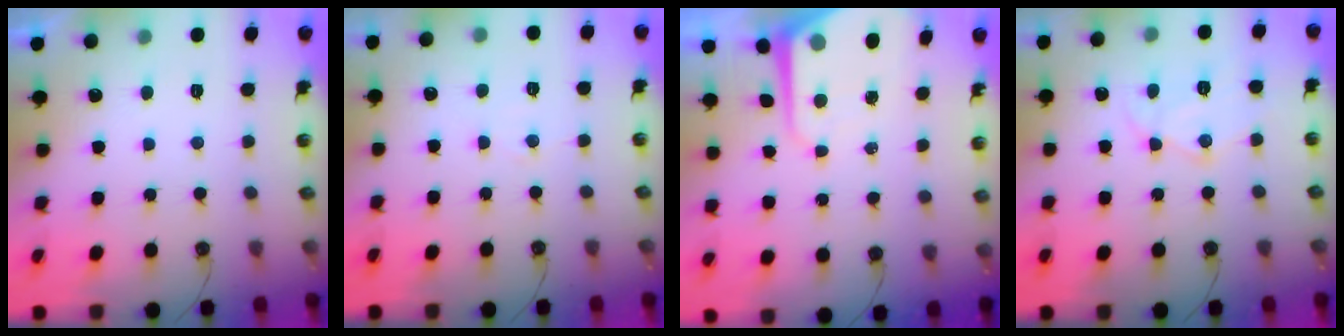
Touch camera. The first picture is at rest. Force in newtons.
{"total": 4.3, "press": 4.3, "slide": 0.7}
{"total": 7.3, "press": 7.3, "slide": 0.6}
{"total": 10.9, "press": 10.8, "slide": 0.7}